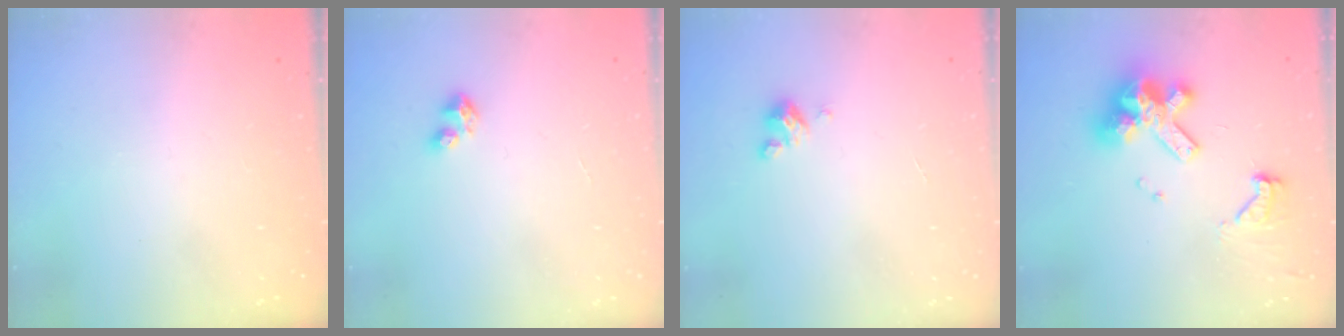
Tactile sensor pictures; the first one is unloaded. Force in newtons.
{"total": 3.0, "press": 2.9, "slide": 0.3}
{"total": 3.7, "press": 3.7, "slide": 0.3}
{"total": 14.4, "press": 14.4, "slide": 1.3}